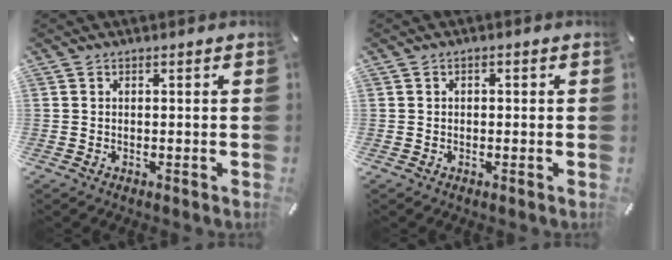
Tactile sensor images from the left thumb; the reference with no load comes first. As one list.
[{"total": 0.8, "force": [-0.2, 0.6, 0.4], "torque": [-0.007, 0.004, -0.004]}]